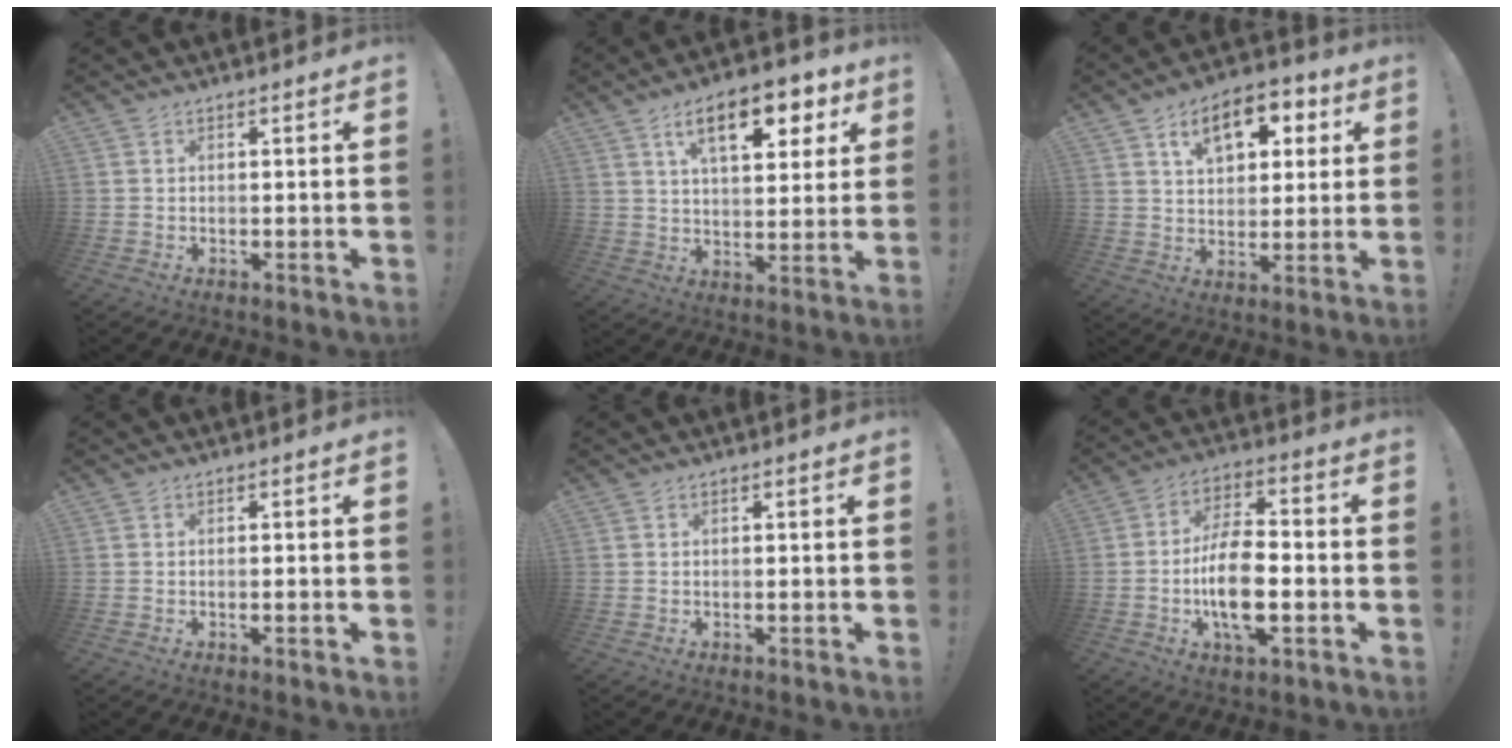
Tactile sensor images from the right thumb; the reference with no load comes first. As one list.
[{"total": 15.1, "force": [7.3, 6.7, 11.4], "torque": [-0.156, -0.027, 0.116]}, {"total": 13.3, "force": [5.7, 8.3, 8.7], "torque": [-0.119, -0.017, 0.097]}, {"total": 0.9, "force": [-0.4, -0.2, 0.7], "torque": [-0.018, 0.001, -0.006]}, {"total": 0.0}, {"total": 13.8, "force": [-3.2, 6.4, 11.8], "torque": [-0.235, 0.007, -0.059]}]